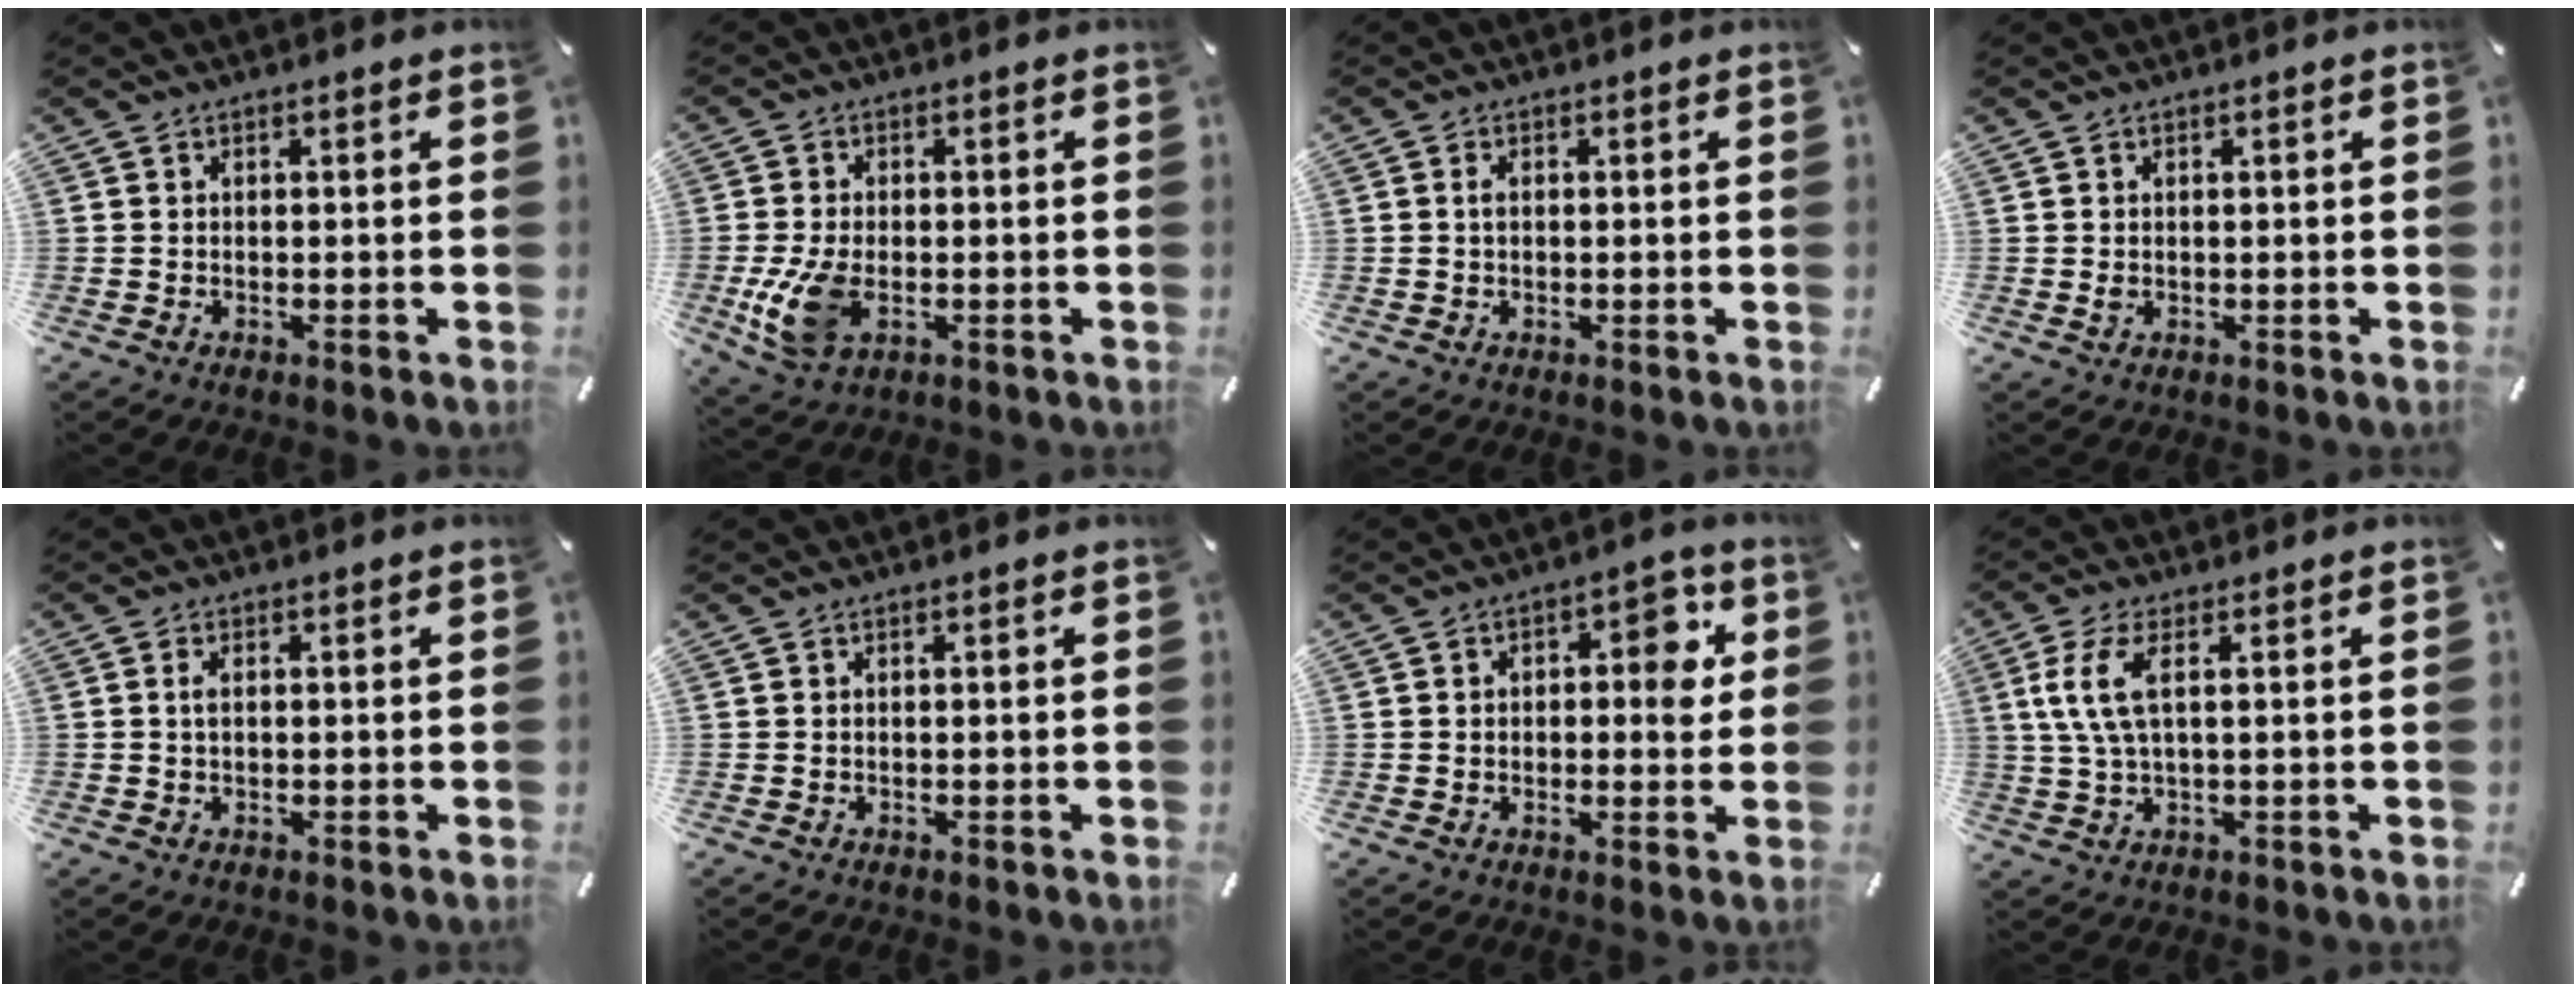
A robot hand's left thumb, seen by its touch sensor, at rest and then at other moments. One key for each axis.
{"total": 8.9, "fx": -1.9, "fy": 5.2, "fz": 6.9, "tx": -0.163, "ty": -0.008, "tz": -0.031}
{"total": 1.3, "fx": 0.2, "fy": 0.6, "fz": 1.1, "tx": -0.025, "ty": 0.002, "tz": 0.002}
{"total": 0.8, "fx": 0.1, "fy": 0.6, "fz": 0.6, "tx": -0.006, "ty": -0.002, "tz": 0.000}
{"total": 1.6, "fx": 0.2, "fy": 0.7, "fz": 1.4, "tx": -0.029, "ty": 0.003, "tz": 0.002}
{"total": 0.0}
{"total": 7.9, "fx": 1.5, "fy": 4.5, "fz": 6.3, "tx": -0.067, "ty": -0.005, "tz": 0.013}
{"total": 7.5, "fx": 1.8, "fy": 2.4, "fz": 6.9, "tx": -0.156, "ty": -0.007, "tz": 0.027}